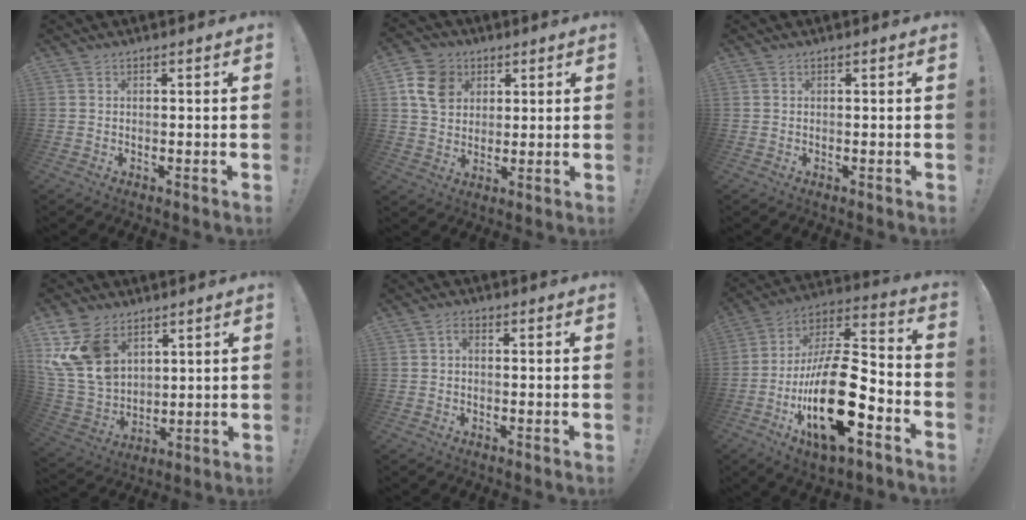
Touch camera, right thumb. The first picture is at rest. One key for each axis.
{"total": 10.5, "fx": 4.2, "fy": 8.5, "fz": 4.4, "tx": -0.063, "ty": -0.011, "tz": 0.087}
{"total": 0.0}
{"total": 15.9, "fx": 7.5, "fy": 11.1, "fz": 8.5, "tx": -0.181, "ty": -0.042, "tz": 0.146}
{"total": 1.8, "fx": -0.2, "fy": 1.1, "fz": 1.4, "tx": -0.023, "ty": 0.004, "tz": -0.007}
{"total": 25.0, "fx": -8.5, "fy": 9.9, "fz": 21.3, "tx": -0.405, "ty": 0.044, "tz": -0.137}